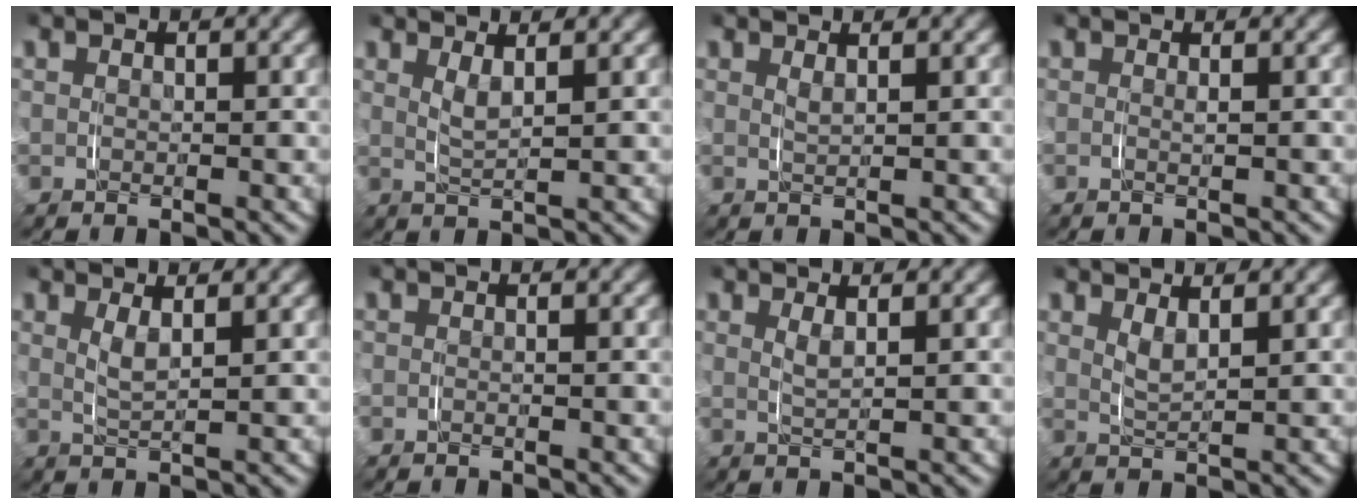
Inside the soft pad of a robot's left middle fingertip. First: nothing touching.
{"total": 1.8, "force": [0.9, 0.0, 1.6], "torque": [-0.034, -0.008, 0.014]}
{"total": 0.9, "force": [0.5, -0.6, 0.3], "torque": [-0.008, -0.005, 0.010]}
{"total": 0.8, "force": [0.0, -0.8, 0.0], "torque": [0.004, -0.001, -0.003]}
{"total": 1.7, "force": [0.6, -0.2, 1.5], "torque": [-0.035, -0.008, 0.010]}
{"total": 0.5, "force": [-0.3, -0.4, -0.2], "torque": [0.004, 0.002, -0.009]}
{"total": 1.3, "force": [0.5, -0.5, 1.0], "torque": [-0.023, -0.007, 0.010]}
{"total": 1.8, "force": [1.1, 0.2, 1.4], "torque": [-0.031, -0.008, 0.017]}